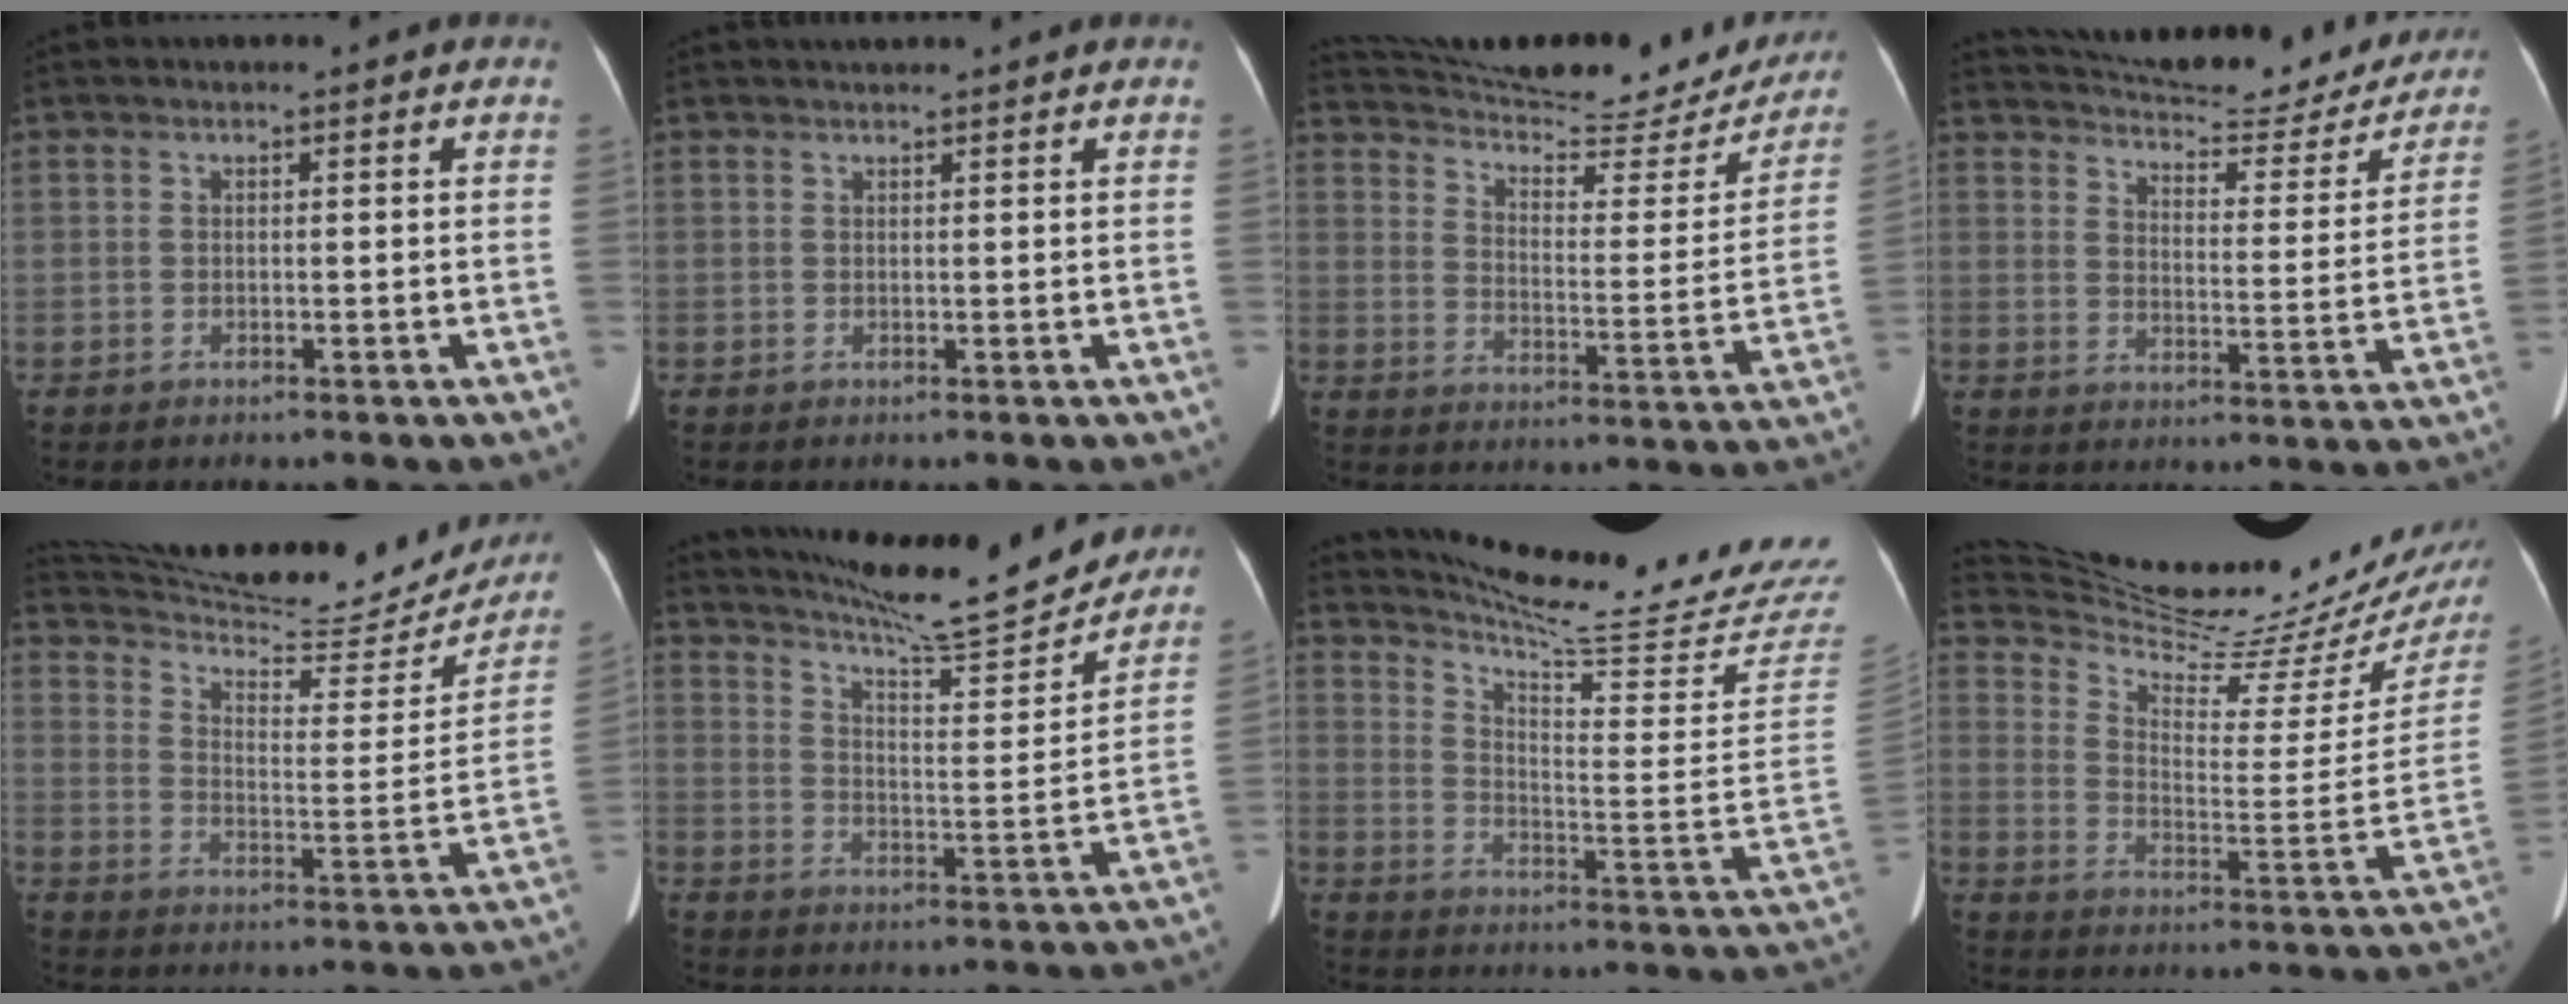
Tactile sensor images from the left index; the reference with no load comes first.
{"total": 2.4, "force": [2.3, -0.3, 0.7], "torque": [-0.008, 0.022, 0.037]}
{"total": 25.3, "force": [23.5, 5.0, 7.9], "torque": [-0.125, -0.051, 0.307]}
{"total": 23.2, "force": [21.5, 5.0, 7.0], "torque": [-0.103, -0.040, 0.268]}
{"total": 26.1, "force": [24.4, 5.1, 7.5], "torque": [-0.121, -0.054, 0.324]}
{"total": 20.4, "force": [18.7, 1.6, 8.1], "torque": [-0.133, -0.029, 0.265]}
{"total": 24.6, "force": [22.8, -0.6, 9.1], "torque": [-0.151, -0.124, 0.300]}
{"total": 26.2, "force": [23.5, 2.7, 11.4], "torque": [-0.187, -0.080, 0.330]}